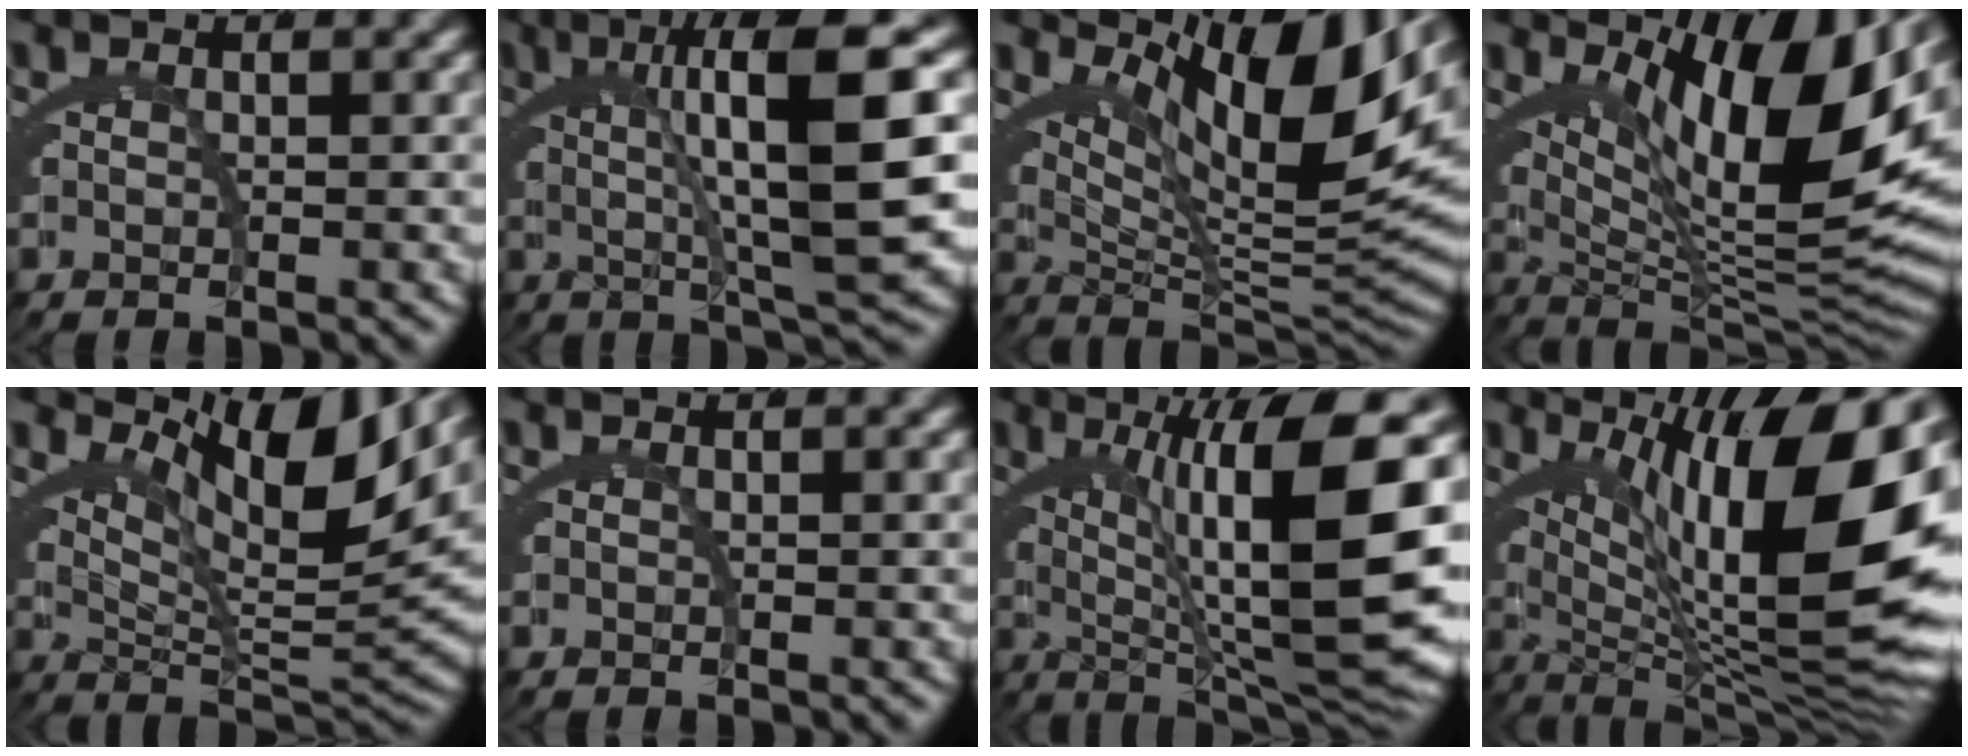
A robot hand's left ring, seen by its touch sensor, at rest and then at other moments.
{"total": 11.9, "force": [3.4, 2.0, 11.2], "torque": [-0.152, 0.021, 0.050]}
{"total": 14.9, "force": [5.0, 6.1, 12.6], "torque": [-0.171, 0.009, 0.080]}
{"total": 16.1, "force": [3.9, 6.8, 14.1], "torque": [-0.187, 0.007, 0.067]}
{"total": 12.6, "force": [5.5, 4.7, 10.3], "torque": [-0.142, 0.020, 0.082]}
{"total": 0.0}
{"total": 16.0, "force": [1.1, 5.3, 15.1], "torque": [-0.197, 0.001, 0.033]}
{"total": 19.1, "force": [1.4, 8.7, 17.0], "torque": [-0.228, -0.005, 0.034]}